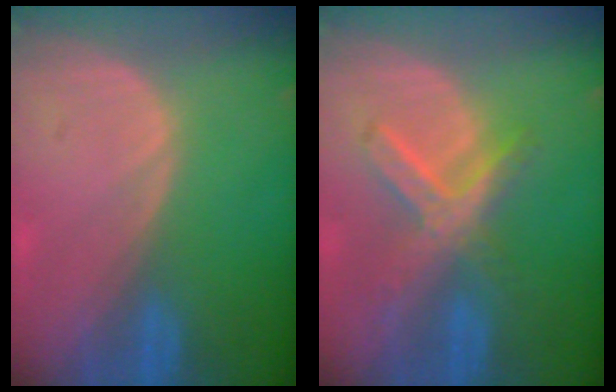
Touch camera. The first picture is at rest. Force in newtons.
{"total": 7.2, "press": 6.4, "slide": 3.5}